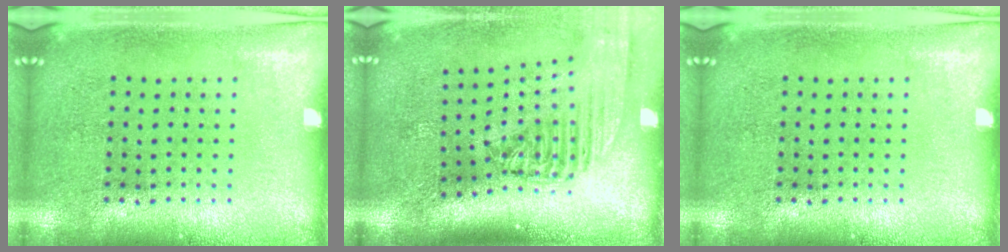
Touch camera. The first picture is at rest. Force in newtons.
{"total": 2.4, "press": 1.8, "slide": 1.5}
{"total": 0.0}